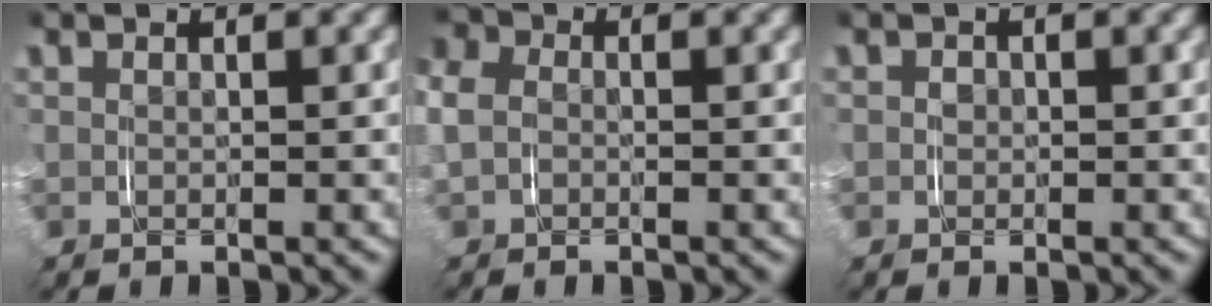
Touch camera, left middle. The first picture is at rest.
{"total": 4.1, "force": [-0.1, 3.6, 1.8], "torque": [-0.065, 0.002, -0.011]}
{"total": 0.8, "force": [-0.4, 0.6, 0.1], "torque": [-0.008, 0.000, -0.007]}